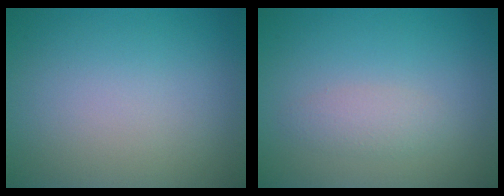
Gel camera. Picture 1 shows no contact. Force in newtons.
{"total": 1.6, "press": 1.6, "slide": 0.1}